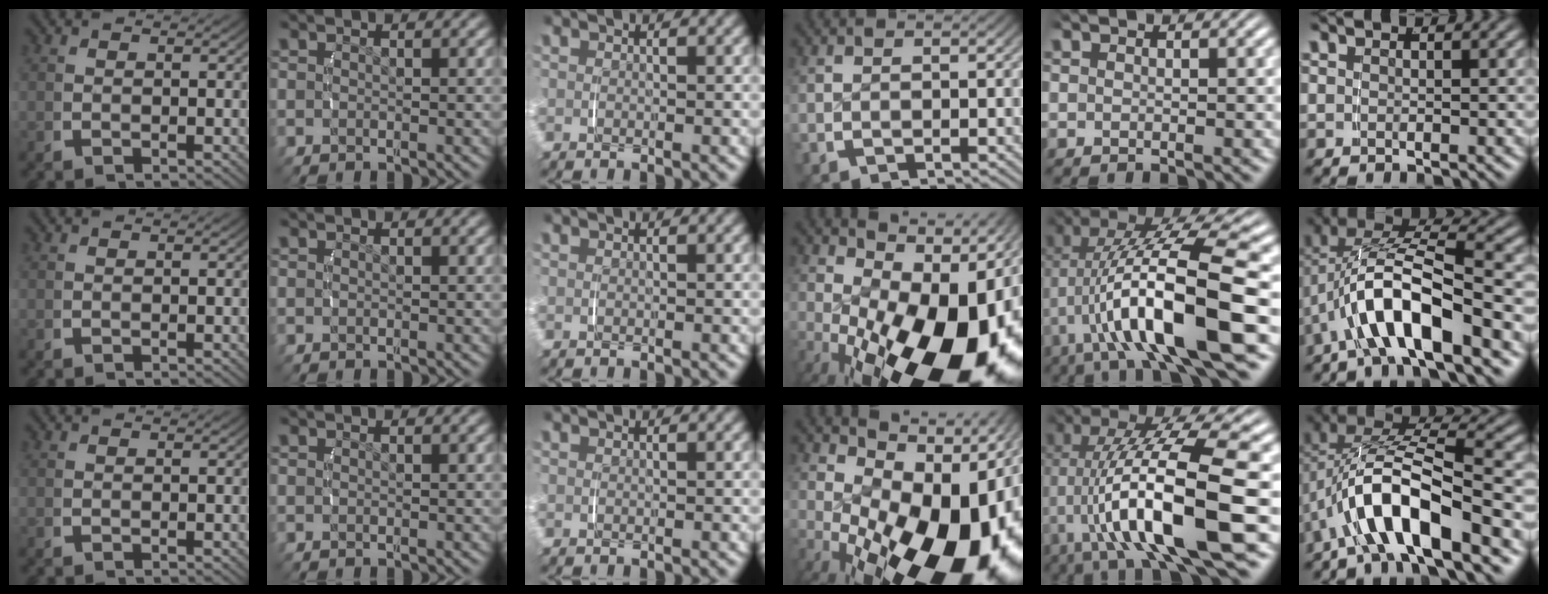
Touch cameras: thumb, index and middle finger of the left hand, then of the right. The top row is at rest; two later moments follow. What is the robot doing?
{"motion": "lift_and_place", "object": "camera"}